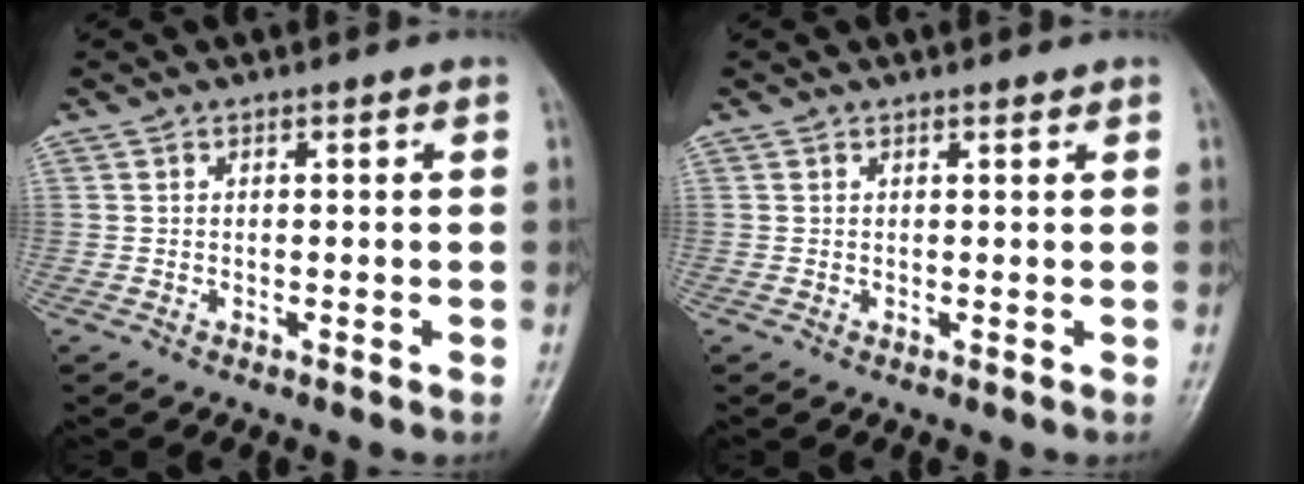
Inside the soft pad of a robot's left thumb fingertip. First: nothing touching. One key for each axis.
{"total": 0.6, "fx": 0.6, "fy": 0.2, "fz": 0.2, "tx": -0.006, "ty": -0.005, "tz": 0.009}